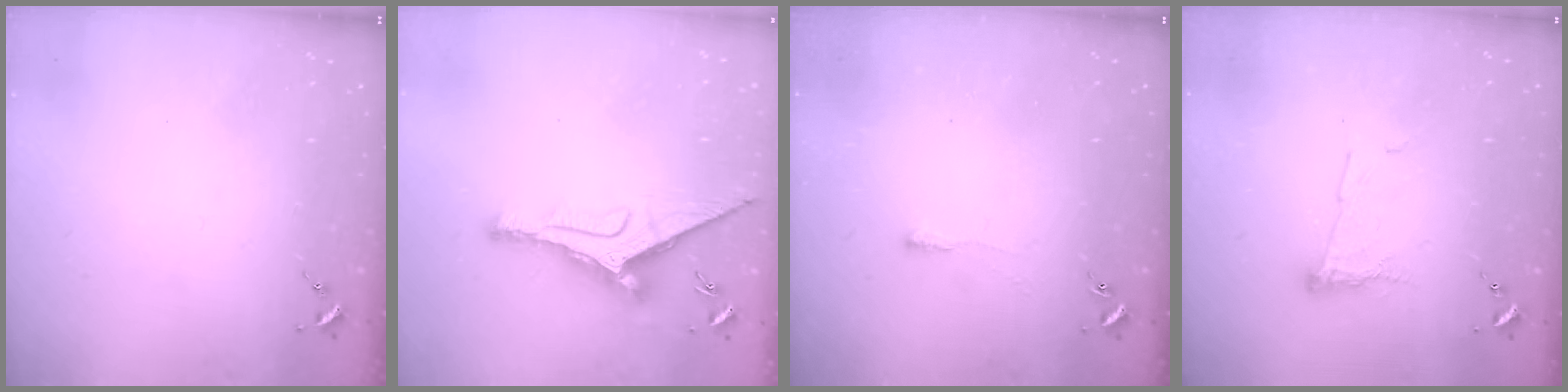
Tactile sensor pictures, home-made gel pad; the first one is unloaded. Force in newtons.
{"total": 12.4, "press": 12.3, "slide": 0.9}
{"total": 2.5, "press": 2.5, "slide": 0.5}
{"total": 8.5, "press": 8.5, "slide": 0.5}